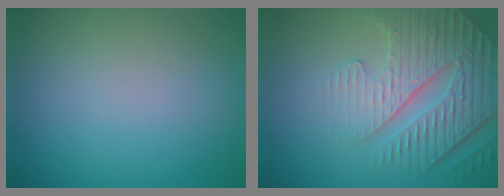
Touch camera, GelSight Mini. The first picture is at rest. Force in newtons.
{"total": 4.8, "press": 4.6, "slide": 1.6}